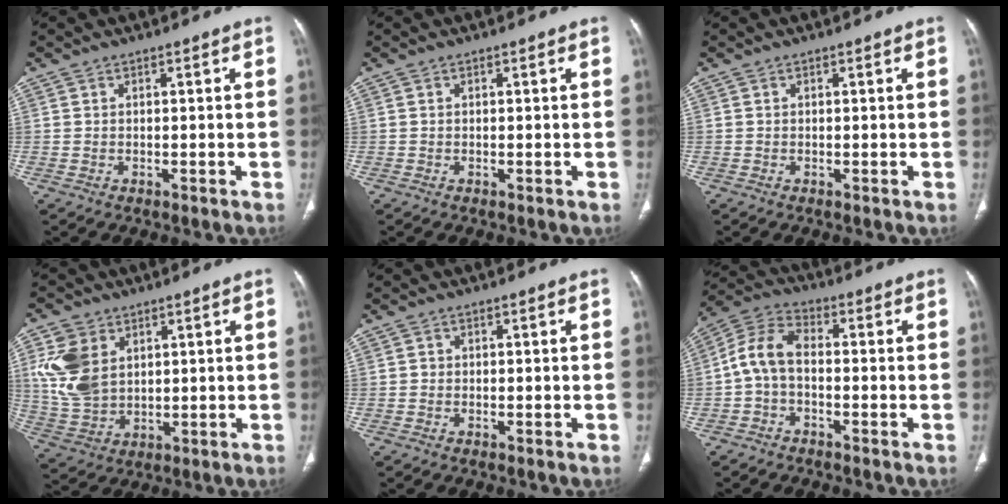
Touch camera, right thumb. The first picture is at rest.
{"total": 0.0}
{"total": 0.0}
{"total": 10.9, "force": [3.3, 7.9, 6.7], "torque": [-0.126, -0.012, 0.078]}
{"total": 0.5, "force": [-0.1, 0.5, 0.1], "torque": [0.000, 0.003, -0.002]}
{"total": 7.7, "force": [-1.1, 4.5, 6.1], "torque": [-0.121, 0.030, -0.034]}